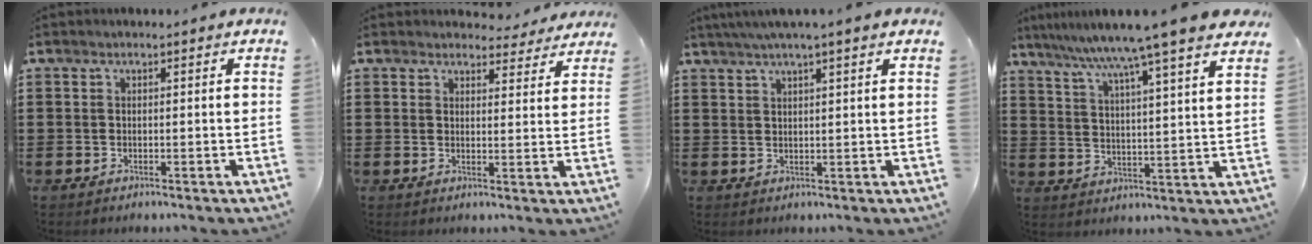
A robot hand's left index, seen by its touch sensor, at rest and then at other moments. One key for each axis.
{"total": 3.8, "fx": 3.6, "fy": 0.9, "fz": 0.6, "tx": -0.017, "ty": -0.015, "tz": 0.065}
{"total": 2.9, "fx": 2.2, "fy": -0.4, "fz": 1.9, "tx": -0.041, "ty": 0.002, "tz": 0.039}
{"total": 7.9, "fx": 6.8, "fy": -1.5, "fz": 3.8, "tx": -0.099, "ty": -0.043, "tz": 0.106}